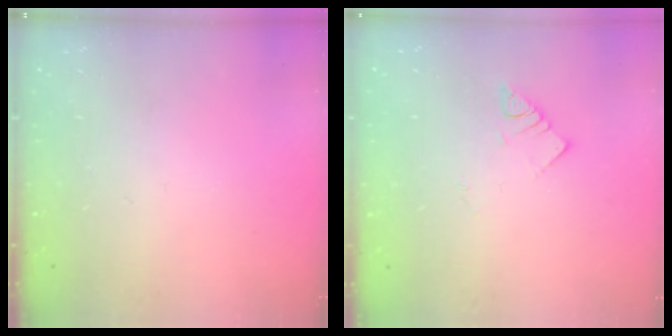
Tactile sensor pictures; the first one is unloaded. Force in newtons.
{"total": 2.4, "press": 2.4, "slide": 0.4}